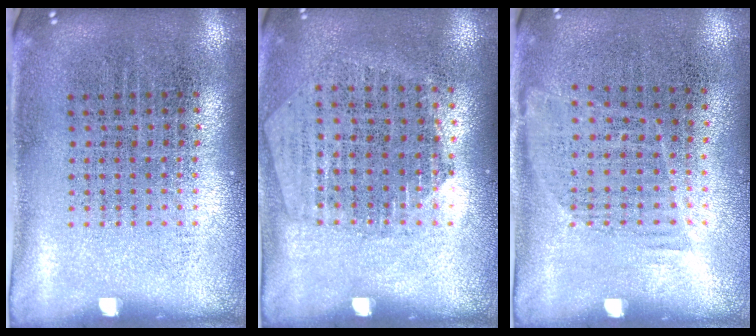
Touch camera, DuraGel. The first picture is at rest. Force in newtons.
{"total": 1.2, "press": 1.1, "slide": 0.5}
{"total": 1.1, "press": 0.8, "slide": 0.6}